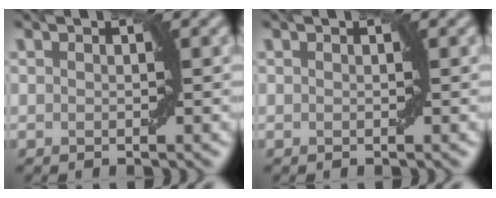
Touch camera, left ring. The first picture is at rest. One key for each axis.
{"total": 0.0}